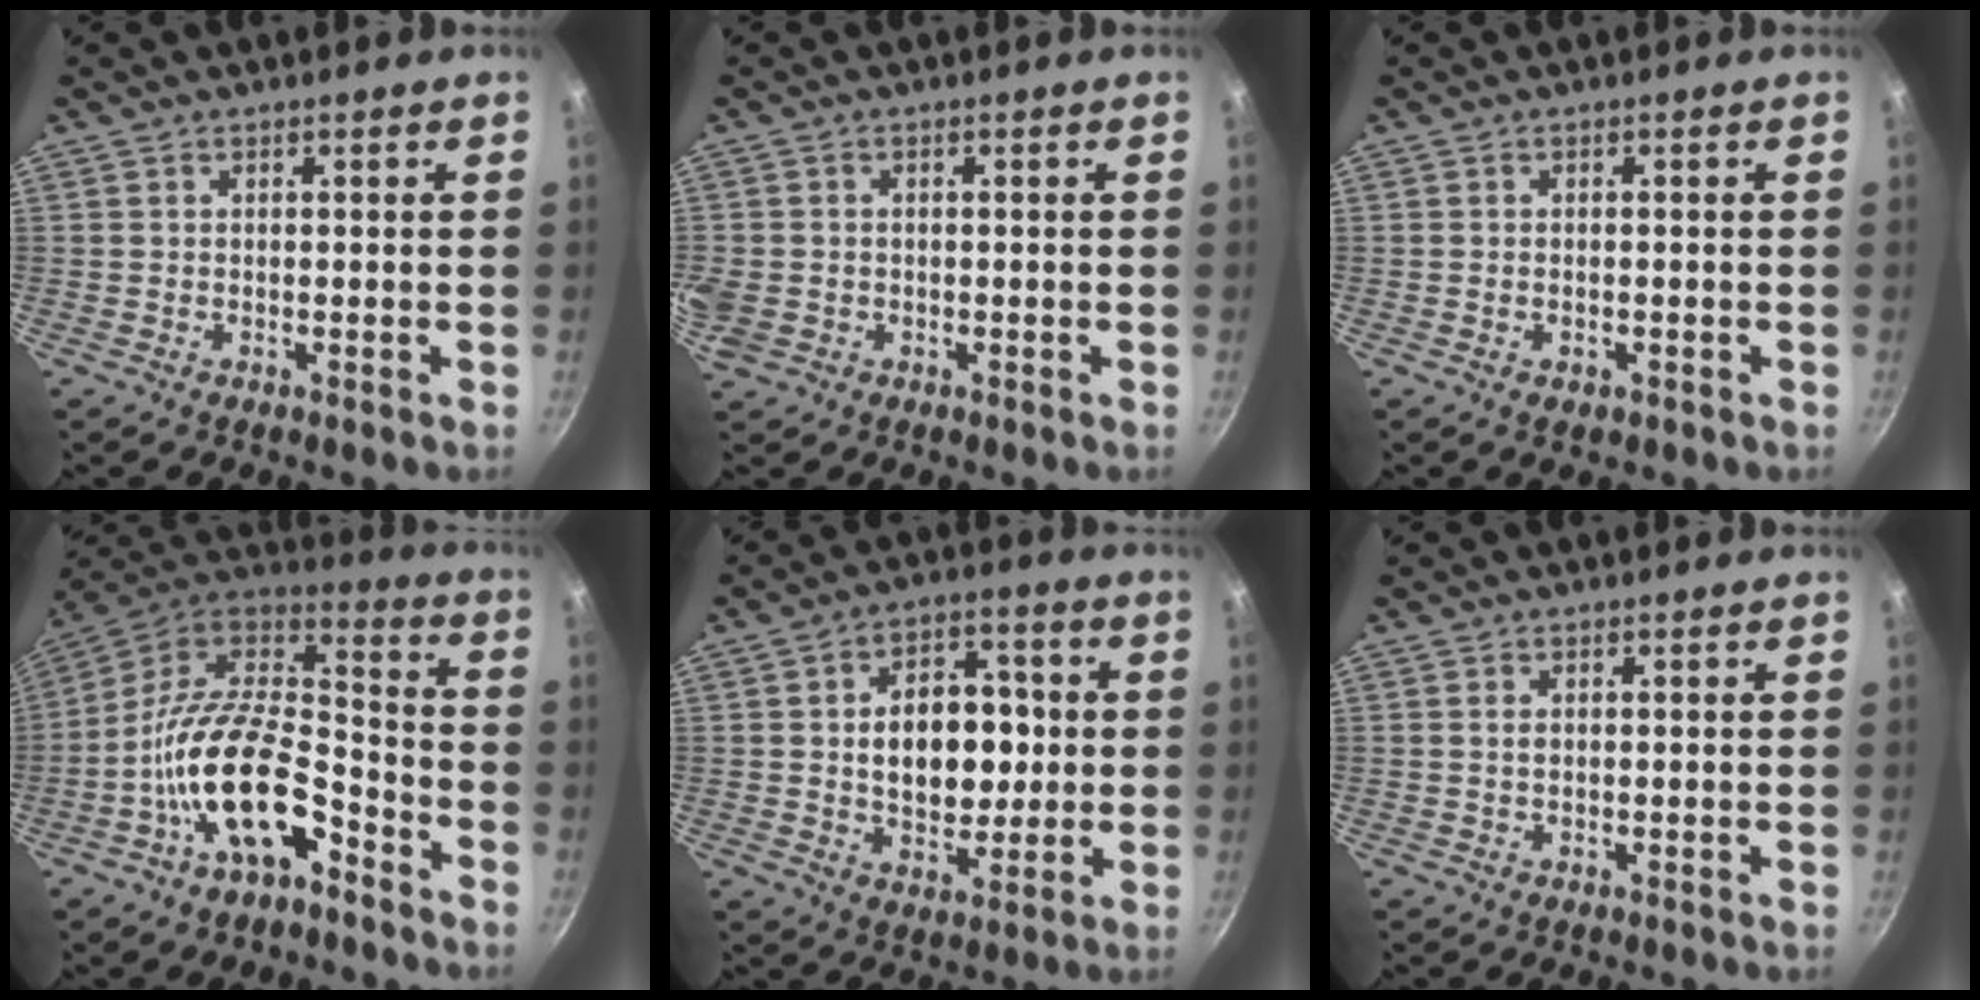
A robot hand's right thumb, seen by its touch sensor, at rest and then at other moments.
{"total": 6.2, "force": [-0.9, 5.3, 3.2], "torque": [-0.081, 0.001, -0.015]}
{"total": 1.5, "force": [-0.6, 1.0, 1.0], "torque": [-0.015, -0.001, -0.010]}
{"total": 20.6, "force": [-9.0, 10.2, 15.4], "torque": [-0.249, 0.071, -0.174]}
{"total": 14.0, "force": [0.6, 9.5, 10.3], "torque": [-0.109, 0.013, 0.010]}
{"total": 1.1, "force": [0.2, 0.7, 0.8], "torque": [-0.015, 0.002, 0.003]}